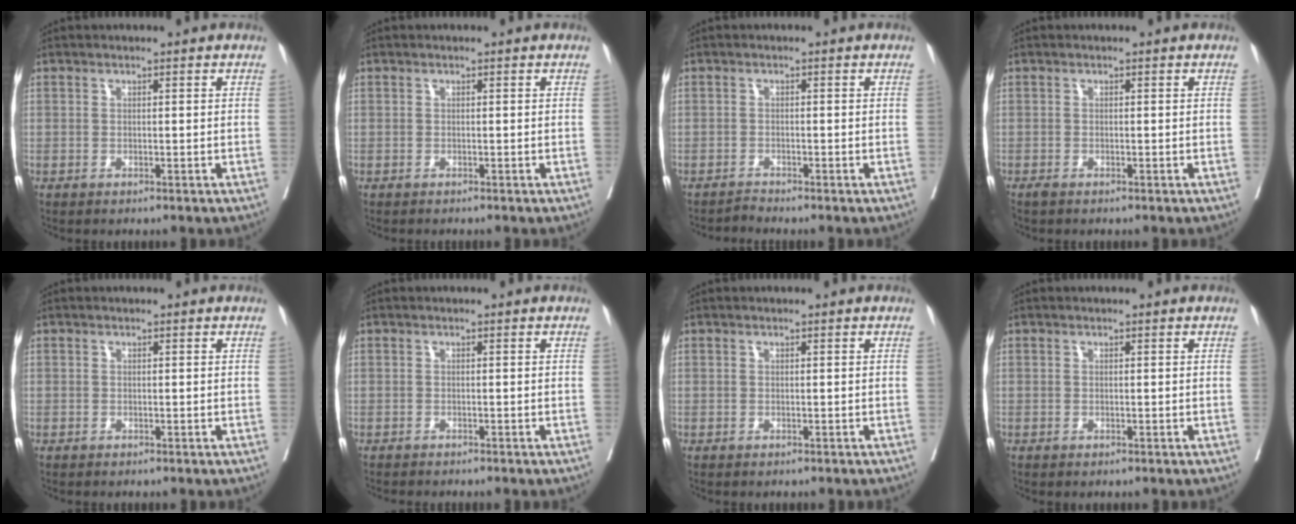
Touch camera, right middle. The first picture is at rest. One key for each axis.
{"total": 0.6, "fx": -0.6, "fy": 0.1, "fz": 0.1, "tx": -0.001, "ty": -0.001, "tz": -0.011}
{"total": 1.0, "fx": -0.8, "fy": -0.5, "fz": -0.4, "tx": 0.008, "ty": -0.009, "tz": -0.013}
{"total": 0.6, "fx": -0.5, "fy": 0.1, "fz": 0.2, "tx": -0.012, "ty": -0.003, "tz": -0.011}
{"total": 0.0}
{"total": 3.4, "fx": -3.0, "fy": 0.4, "fz": 1.4, "tx": -0.020, "ty": -0.004, "tz": -0.037}
{"total": 0.5, "fx": -0.5, "fy": 0.1, "fz": 0.2, "tx": -0.001, "ty": -0.002, "tz": -0.009}
{"total": 0.0}